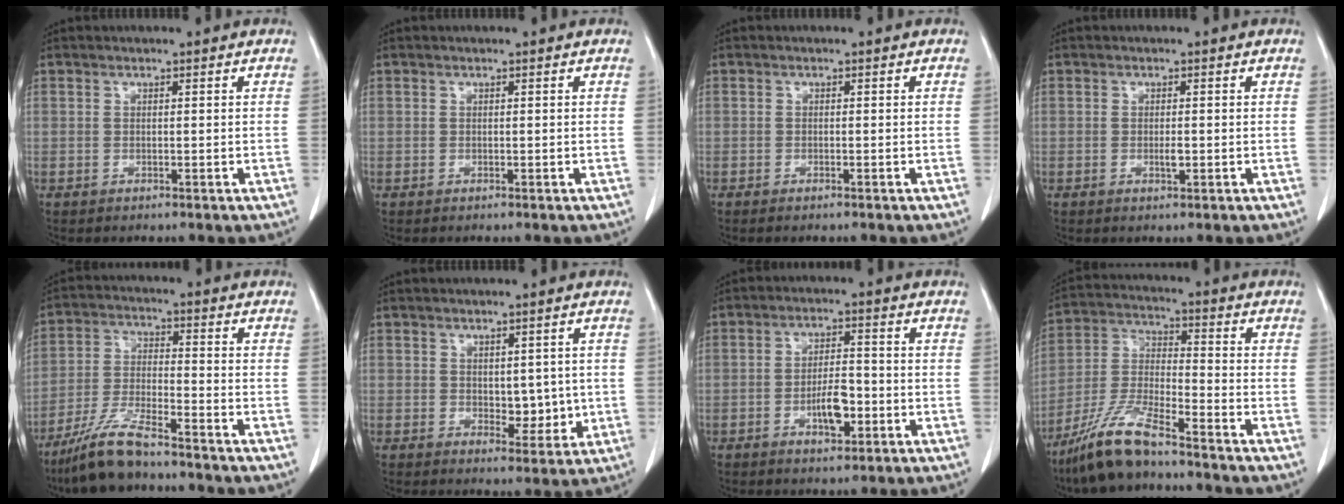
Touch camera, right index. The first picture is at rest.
{"total": 0.0}
{"total": 1.0, "force": [-0.8, 0.1, 0.6], "torque": [-0.014, -0.003, -0.010]}
{"total": 1.3, "force": [-0.2, 0.4, 1.2], "torque": [-0.024, -0.002, -0.003]}
{"total": 9.3, "force": [-7.6, 1.1, 5.3], "torque": [-0.112, -0.024, -0.147]}
{"total": 4.8, "force": [0.1, 2.7, 3.9], "torque": [-0.046, -0.005, 0.011]}
{"total": 5.6, "force": [-1.9, 2.1, 4.9], "torque": [-0.087, 0.002, -0.029]}
{"total": 11.1, "force": [-8.6, 1.4, 6.8], "torque": [-0.146, -0.019, -0.170]}